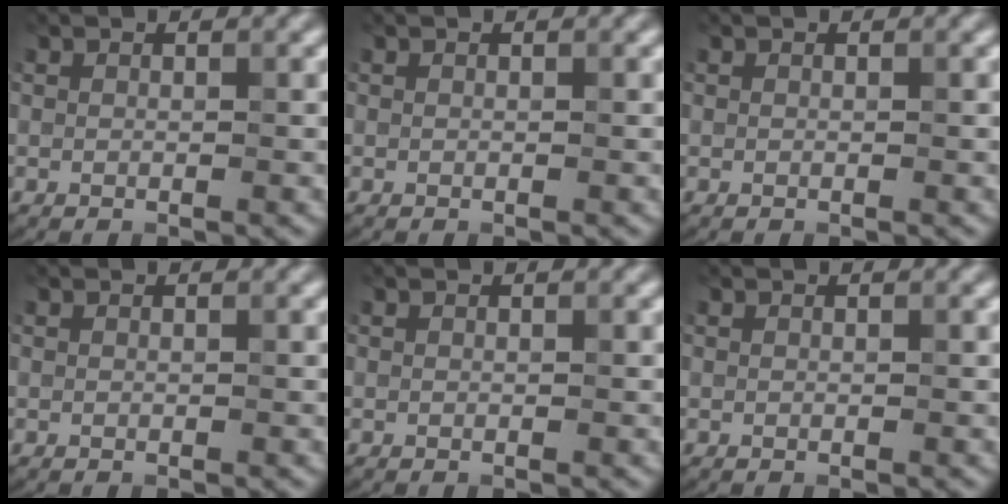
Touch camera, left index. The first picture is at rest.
{"total": 0.0}
{"total": 0.0}
{"total": 0.0}
{"total": 0.0}
{"total": 0.0}